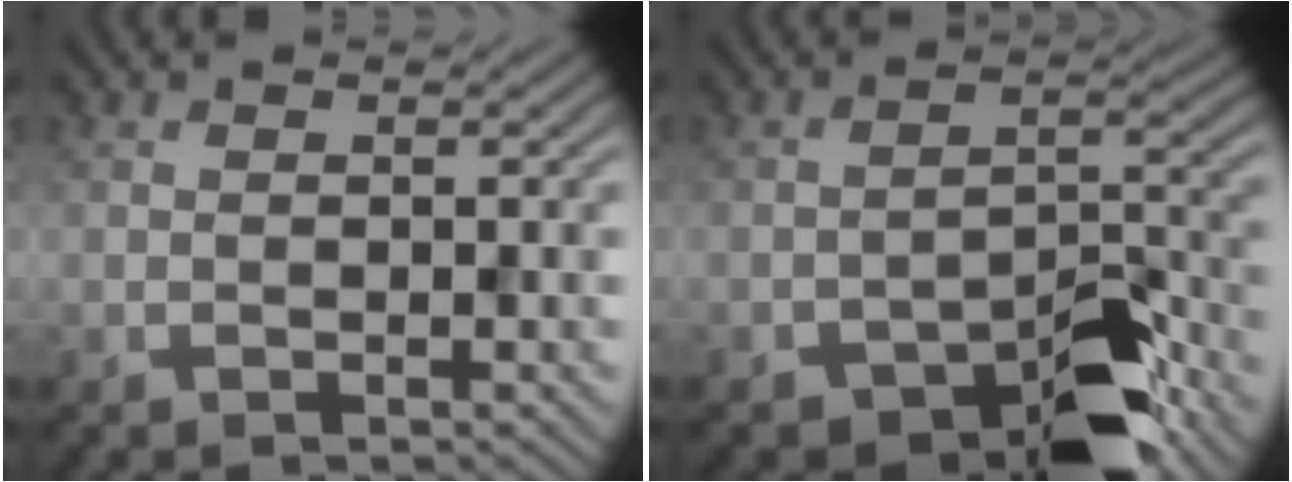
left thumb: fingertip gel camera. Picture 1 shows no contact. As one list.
[{"total": 8.4, "force": [-5.8, 3.6, 4.8], "torque": [-0.059, 0.002, -0.102]}]